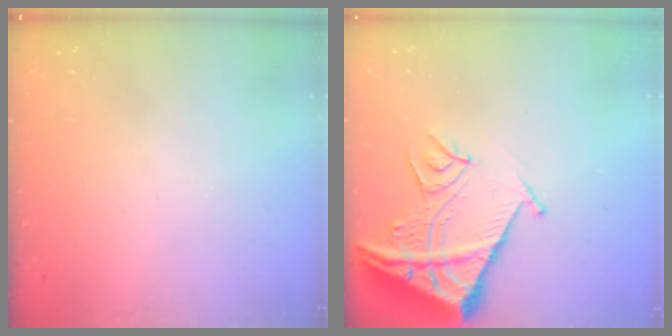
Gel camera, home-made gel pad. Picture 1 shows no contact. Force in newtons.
{"total": 14.1, "press": 14.0, "slide": 1.6}